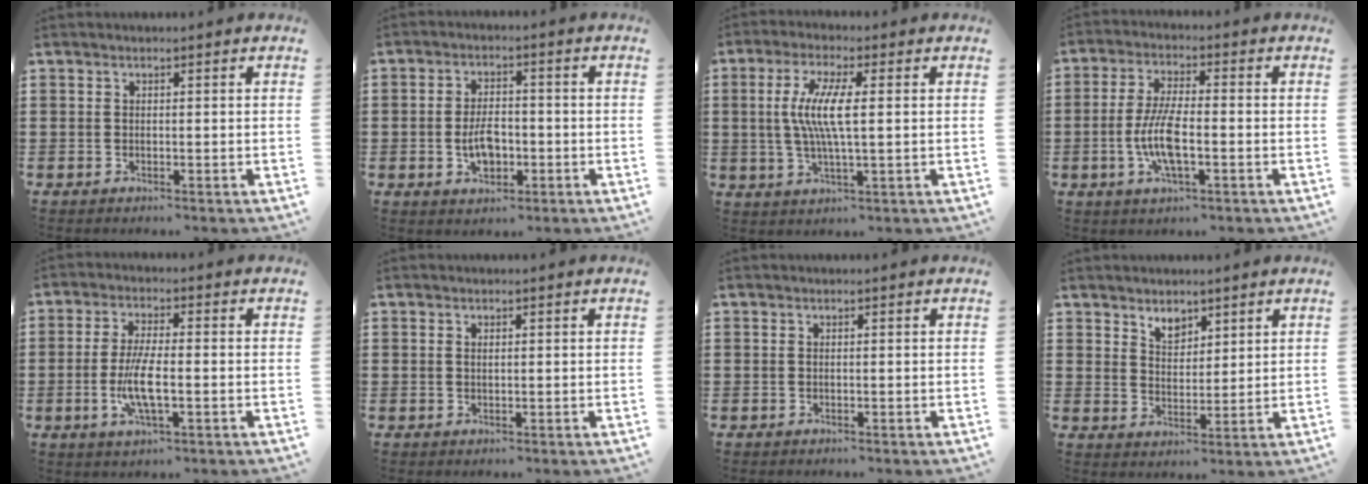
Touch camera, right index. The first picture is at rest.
{"total": 5.0, "force": [-1.3, 2.8, 3.9], "torque": [-0.072, -0.001, -0.025]}
{"total": 7.4, "force": [0.6, 1.2, 7.2], "torque": [-0.156, -0.009, 0.001]}
{"total": 7.5, "force": [-1.9, 2.1, 7.0], "torque": [-0.161, -0.014, -0.042]}
{"total": 6.8, "force": [-1.7, 1.8, 6.3], "torque": [-0.141, -0.011, -0.038]}
{"total": 0.7, "force": [0.2, 0.3, 0.6], "torque": [-0.014, 0.001, 0.004]}
{"total": 0.0}
{"total": 3.6, "force": [2.9, 1.9, 0.9], "torque": [-0.019, 0.000, 0.053]}